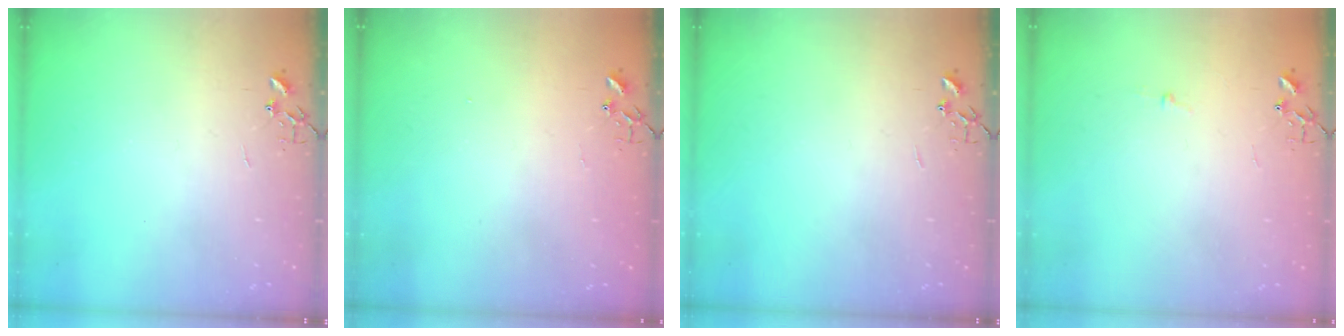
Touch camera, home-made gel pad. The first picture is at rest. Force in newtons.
{"total": 1.3, "press": 1.2, "slide": 0.1}
{"total": 0.0}
{"total": 2.7, "press": 2.7, "slide": 0.3}